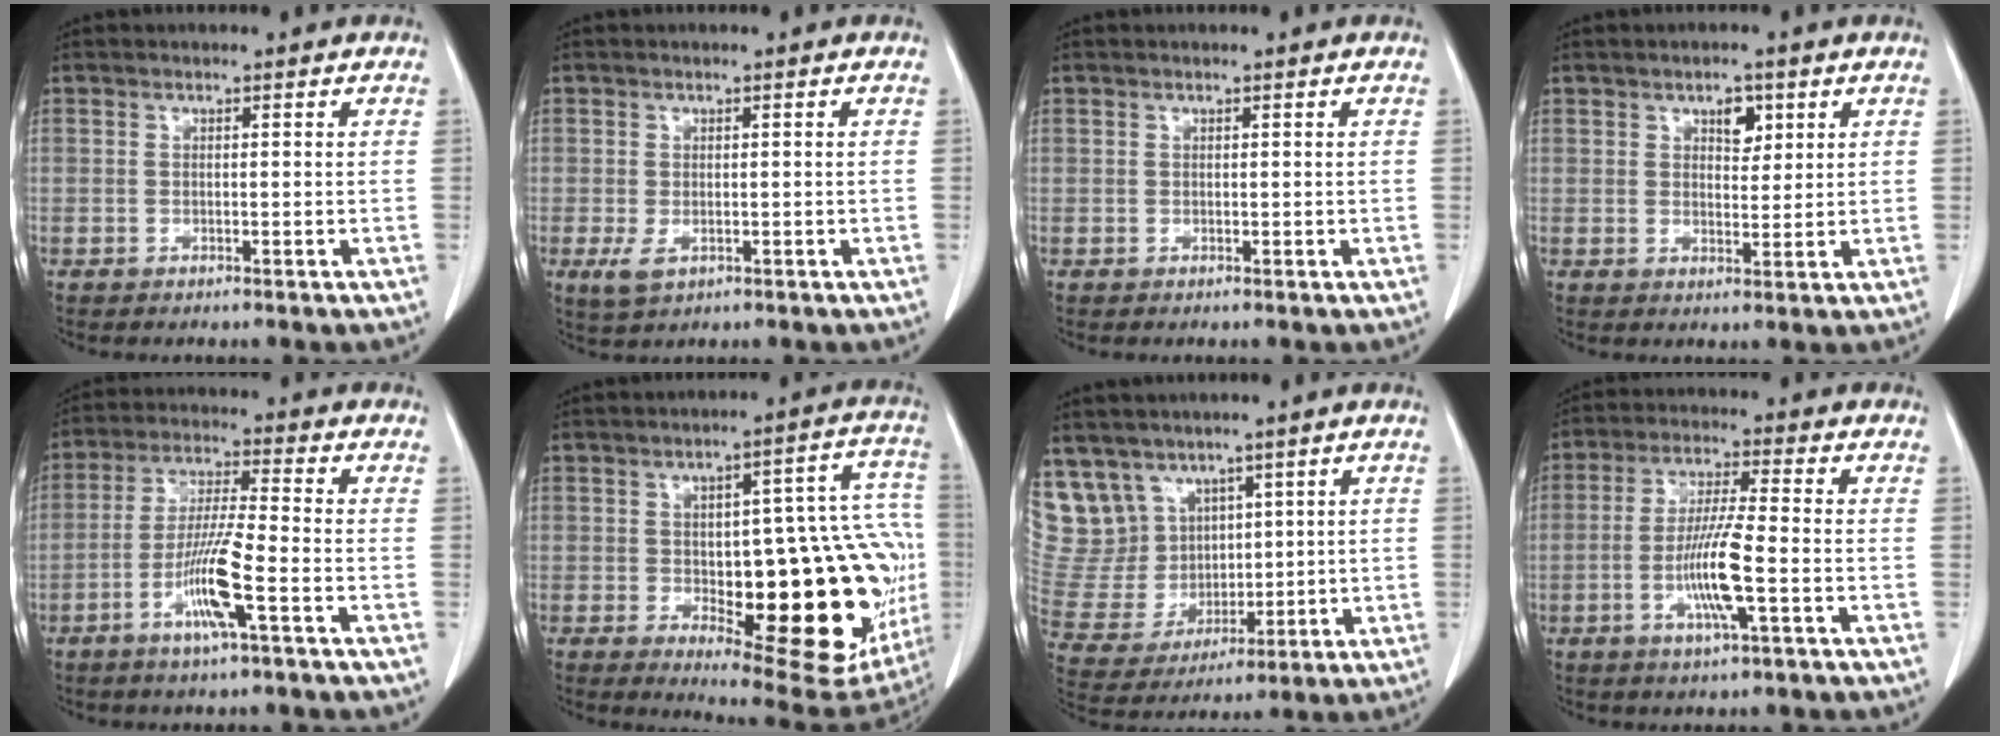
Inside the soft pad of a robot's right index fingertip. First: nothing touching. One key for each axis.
{"total": 2.8, "fx": -0.9, "fy": 1.8, "fz": 1.9, "tx": -0.038, "ty": -0.004, "tz": -0.004}
{"total": 0.0}
{"total": 3.4, "fx": 1.8, "fy": 1.9, "fz": 2.2, "tx": -0.030, "ty": 0.000, "tz": 0.031}
{"total": 9.3, "fx": -3.9, "fy": -0.1, "fz": 8.4, "tx": -0.167, "ty": -0.009, "tz": -0.078}
{"total": 26.9, "fx": -4.4, "fy": 9.1, "fz": 24.9, "tx": -0.239, "ty": 0.026, "tz": -0.029}
{"total": 12.0, "fx": 7.9, "fy": 8.9, "fz": 1.9, "tx": -0.064, "ty": 0.044, "tz": 0.184}
{"total": 8.9, "fx": -2.6, "fy": 0.1, "fz": 8.5, "tx": -0.166, "ty": -0.009, "tz": -0.054}